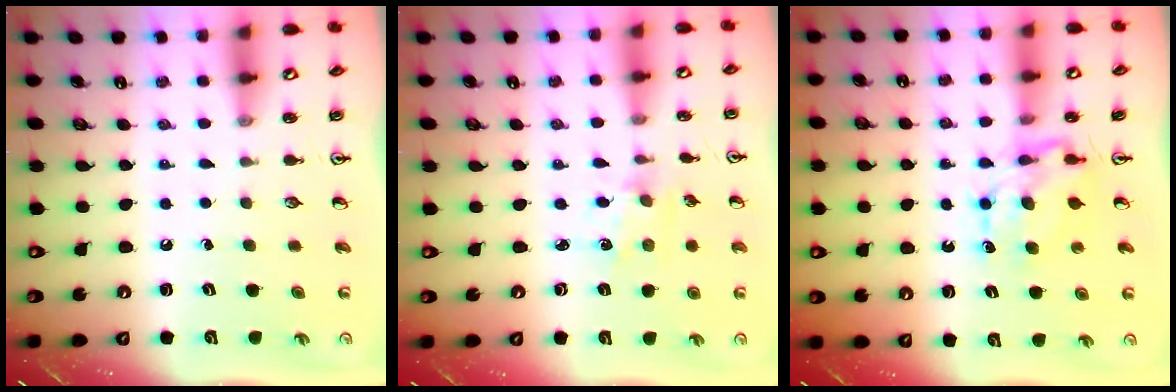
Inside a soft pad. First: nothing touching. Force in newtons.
{"total": 1.7, "press": 1.7, "slide": 0.3}
{"total": 6.8, "press": 6.8, "slide": 0.6}